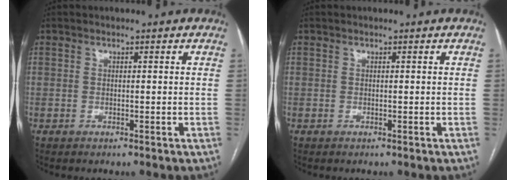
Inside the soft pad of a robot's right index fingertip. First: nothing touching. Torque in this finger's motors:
{"motor_torque": [0.00, 0.00, -0.01, 0.00]}